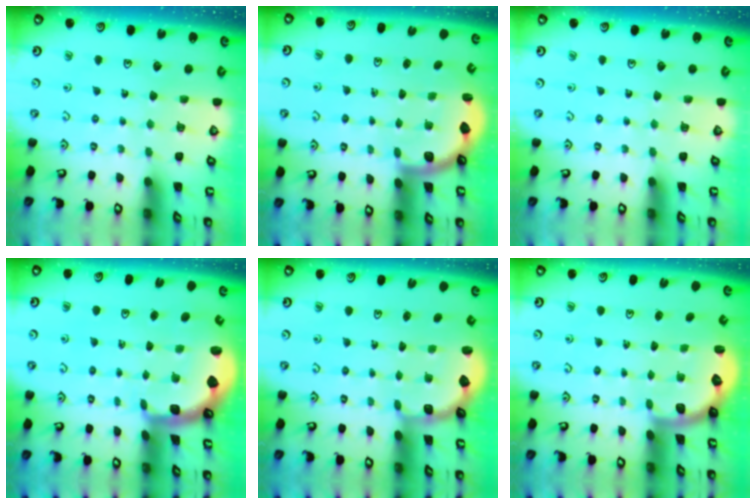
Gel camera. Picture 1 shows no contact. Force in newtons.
{"total": 2.5, "press": 2.4, "slide": 0.7}
{"total": 0.0}
{"total": 2.7, "press": 2.2, "slide": 1.5}
{"total": 2.8, "press": 2.1, "slide": 1.9}
{"total": 2.5, "press": 2.1, "slide": 1.3}